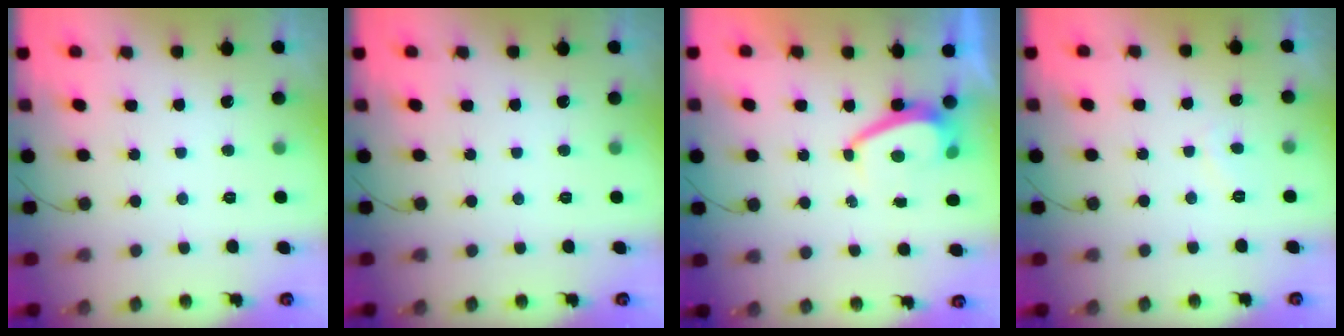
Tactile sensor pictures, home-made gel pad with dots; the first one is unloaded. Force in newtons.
{"total": 0.0}
{"total": 2.8, "press": 2.7, "slide": 0.5}
{"total": 1.7, "press": 1.6, "slide": 0.6}